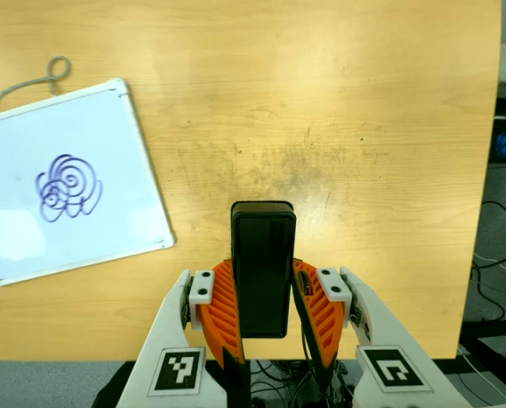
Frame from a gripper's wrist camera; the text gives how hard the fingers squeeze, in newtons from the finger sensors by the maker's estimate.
{"total": 4.8, "left": 3.3, "right": 6.3}